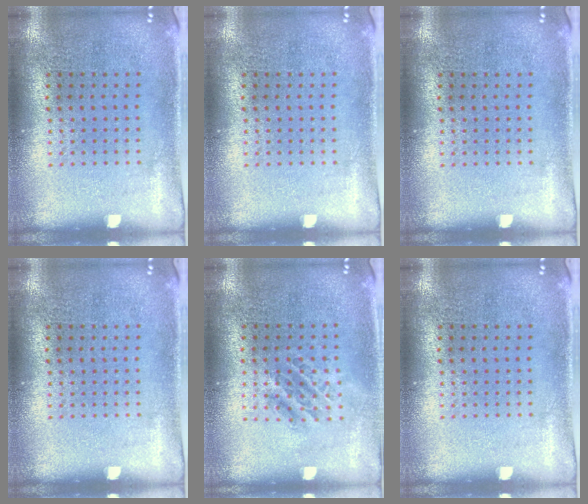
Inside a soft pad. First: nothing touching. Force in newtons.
{"total": 0.0}
{"total": 0.0}
{"total": 0.0}
{"total": 1.2, "press": 1.0, "slide": 0.5}
{"total": 0.0}